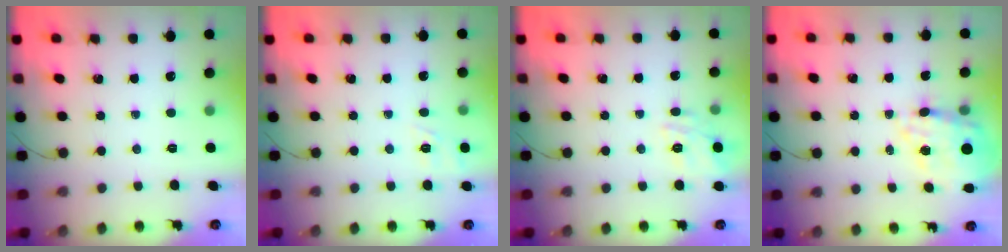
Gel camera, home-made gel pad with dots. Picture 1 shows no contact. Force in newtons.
{"total": 2.1, "press": 1.4, "slide": 1.5}
{"total": 12.6, "press": 12.6, "slide": 0.6}
{"total": 15.0, "press": 14.5, "slide": 3.8}